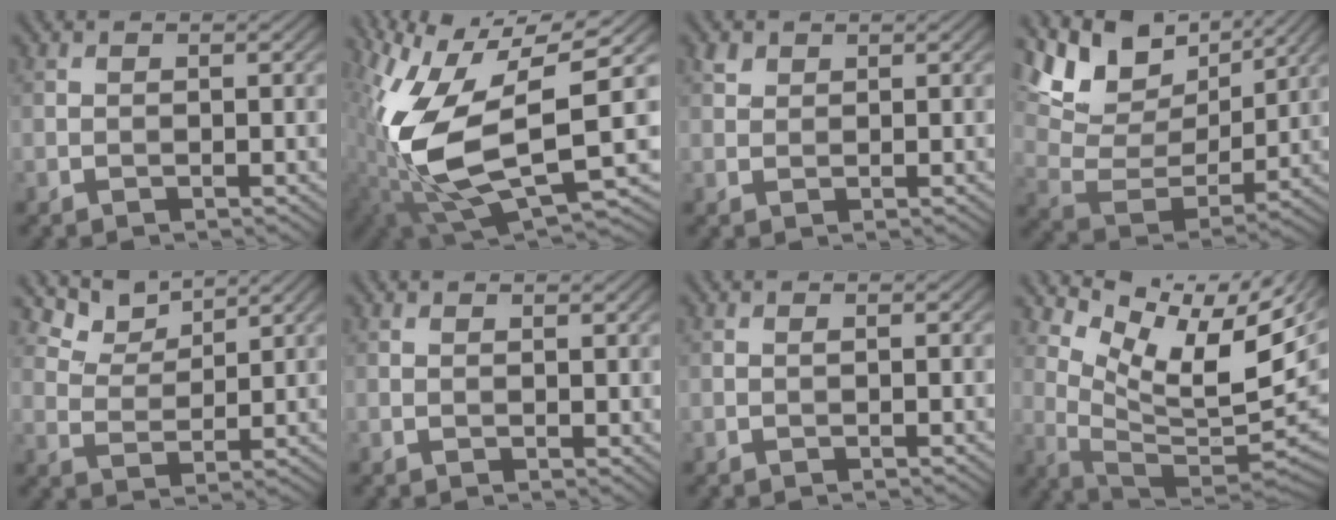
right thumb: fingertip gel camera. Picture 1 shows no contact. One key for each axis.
{"total": 14.1, "fx": 1.1, "fy": 6.2, "fz": 12.6, "tx": -0.264, "ty": -0.018, "tz": 0.023}
{"total": 1.4, "fx": 1.0, "fy": 0.9, "fz": 0.4, "tx": -0.010, "ty": 0.002, "tz": 0.019}
{"total": 12.3, "fx": 7.6, "fy": 6.3, "fz": 7.4, "tx": -0.177, "ty": 0.001, "tz": 0.137}
{"total": 5.4, "fx": 4.5, "fy": 2.0, "fz": 2.3, "tx": -0.062, "ty": 0.001, "tz": 0.093}
{"total": 0.8, "fx": 0.6, "fy": 0.2, "fz": 0.4, "tx": -0.009, "ty": -0.003, "tz": 0.012}
{"total": 0.0}
{"total": 13.7, "fx": 6.4, "fy": 5.6, "fz": 10.7, "tx": -0.190, "ty": -0.006, "tz": 0.125}